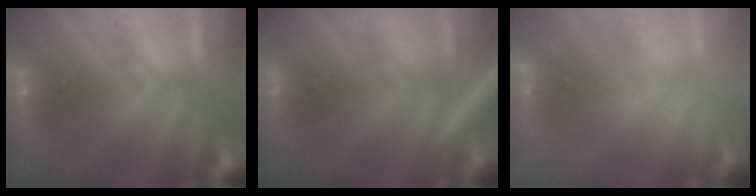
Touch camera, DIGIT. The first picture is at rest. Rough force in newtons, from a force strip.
{"total": 2.8}
{"total": 2.3}